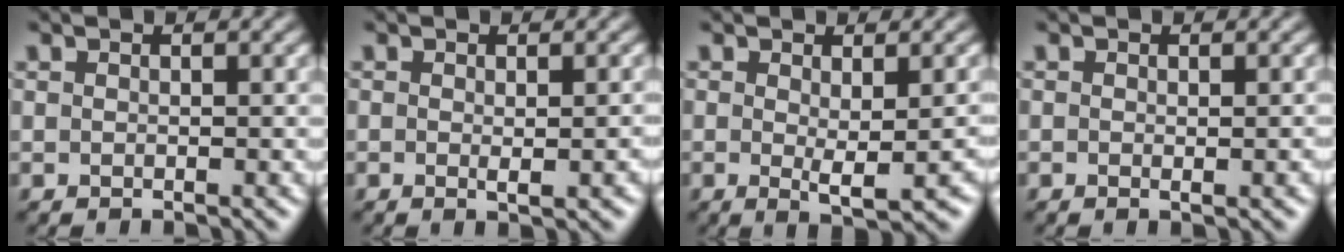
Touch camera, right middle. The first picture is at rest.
{"total": 1.6, "force": [-0.3, 0.1, 1.6], "torque": [-0.023, 0.000, 0.002]}
{"total": 2.8, "force": [-0.1, 0.4, 2.8], "torque": [-0.045, -0.005, 0.005]}
{"total": 0.8, "force": [-0.2, 0.0, 0.8], "torque": [-0.013, -0.003, -0.001]}